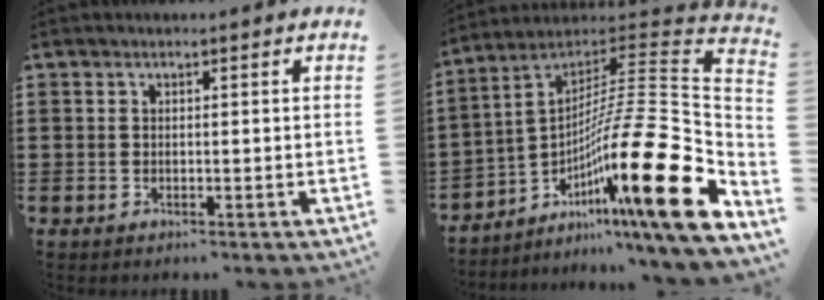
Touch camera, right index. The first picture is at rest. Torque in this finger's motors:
{"motor_torque": [0.90, -0.80, 1.00, 0.17]}